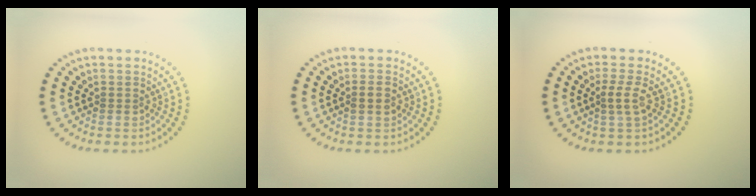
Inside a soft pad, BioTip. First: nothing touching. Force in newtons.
{"total": 1.2, "press": 1.2, "slide": 0.4}
{"total": 1.6, "press": 1.2, "slide": 1.0}